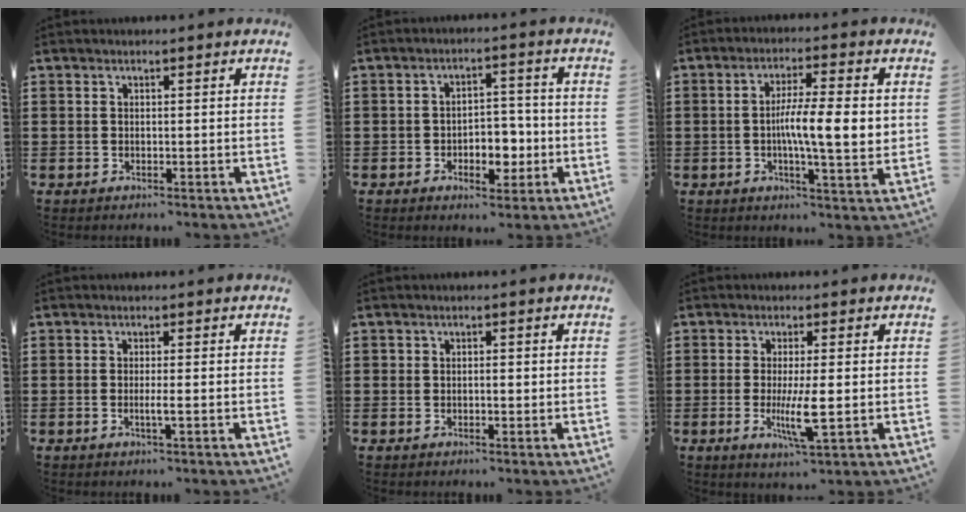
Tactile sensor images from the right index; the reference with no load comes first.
{"total": 5.5, "force": [-1.9, 3.4, 3.8], "torque": [-0.059, 0.007, -0.036]}
{"total": 9.5, "force": [0.2, 1.7, 9.4], "torque": [-0.157, 0.000, -0.001]}
{"total": 2.0, "force": [-0.6, -0.1, 1.9], "torque": [-0.032, -0.005, -0.012]}
{"total": 1.2, "force": [-0.1, 0.8, 0.9], "torque": [-0.017, 0.005, -0.004]}
{"total": 6.3, "force": [-1.1, 0.7, 6.1], "torque": [-0.125, -0.020, -0.022]}